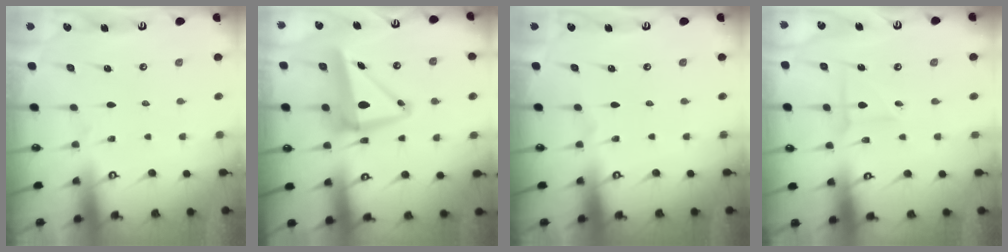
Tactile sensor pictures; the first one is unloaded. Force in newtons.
{"total": 9.4, "press": 9.1, "slide": 2.4}
{"total": 0.0}
{"total": 2.8, "press": 2.8, "slide": 0.2}